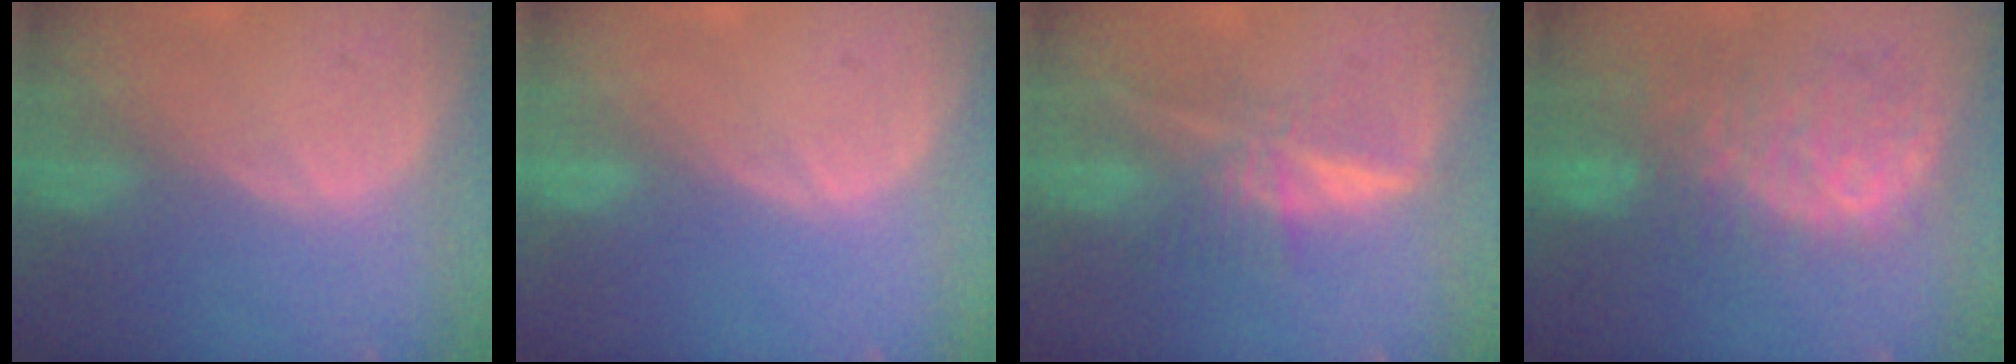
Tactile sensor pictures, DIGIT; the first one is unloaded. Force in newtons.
{"total": 0.0}
{"total": 6.2, "press": 5.5, "slide": 2.9}
{"total": 10.8, "press": 9.4, "slide": 5.3}